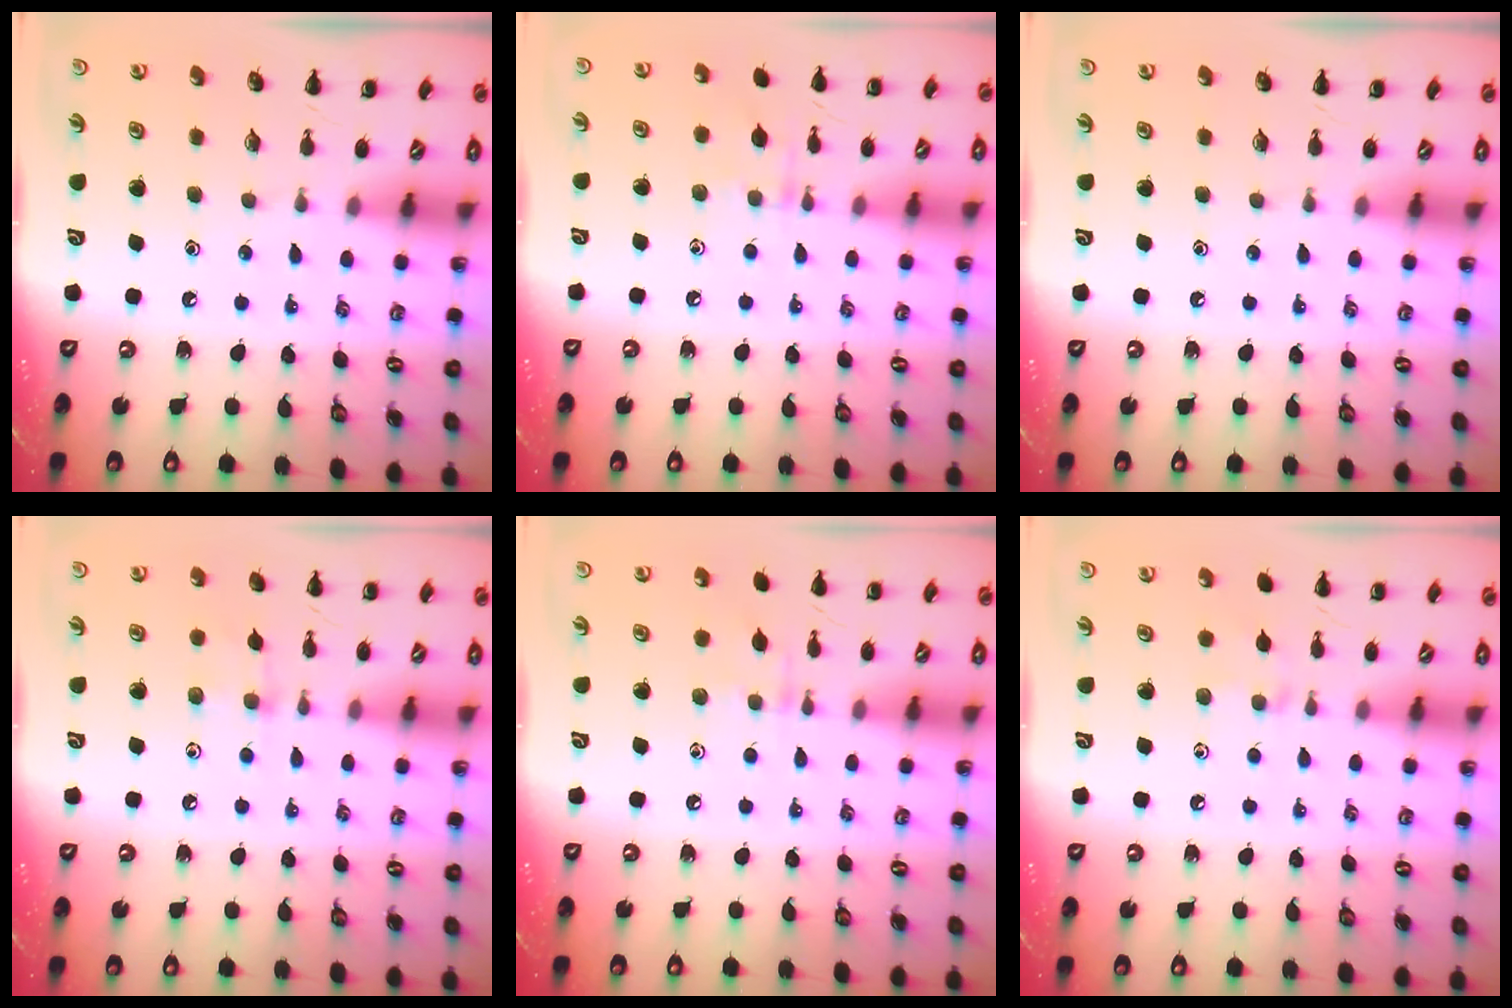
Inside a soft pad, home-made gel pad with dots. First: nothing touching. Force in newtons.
{"total": 7.6, "press": 7.3, "slide": 2.2}
{"total": 0.0}
{"total": 3.7, "press": 3.5, "slide": 1.1}
{"total": 5.6, "press": 5.3, "slide": 1.8}
{"total": 4.5, "press": 4.3, "slide": 1.6}